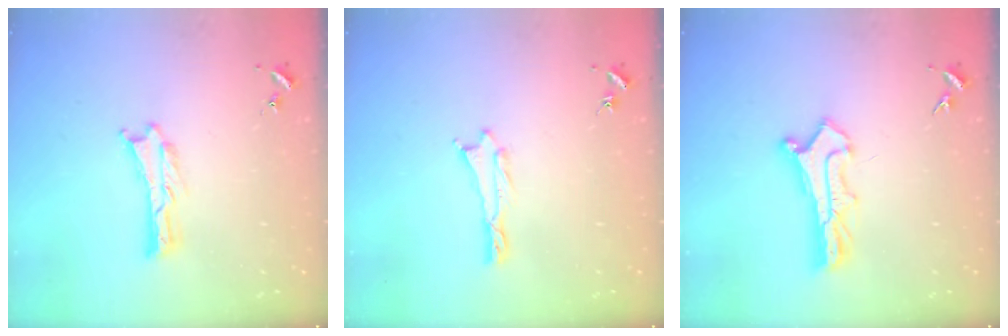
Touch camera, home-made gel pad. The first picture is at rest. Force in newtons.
{"total": 0.5, "press": 0.5, "slide": 0.2}
{"total": 2.9, "press": 2.9, "slide": 0.3}